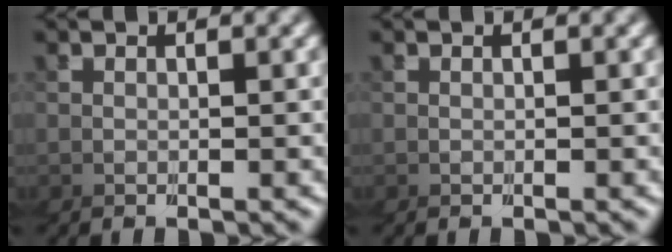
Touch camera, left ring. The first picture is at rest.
{"total": 0.0}